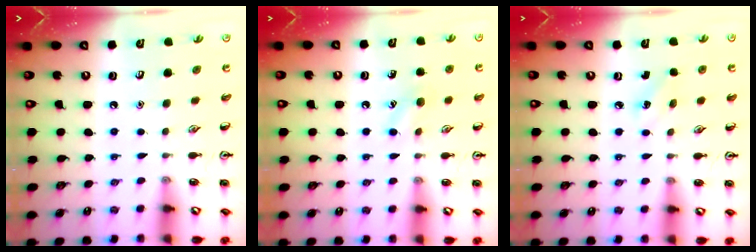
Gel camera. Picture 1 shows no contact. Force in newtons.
{"total": 7.1, "press": 6.8, "slide": 2.1}
{"total": 2.3, "press": 2.2, "slide": 0.8}